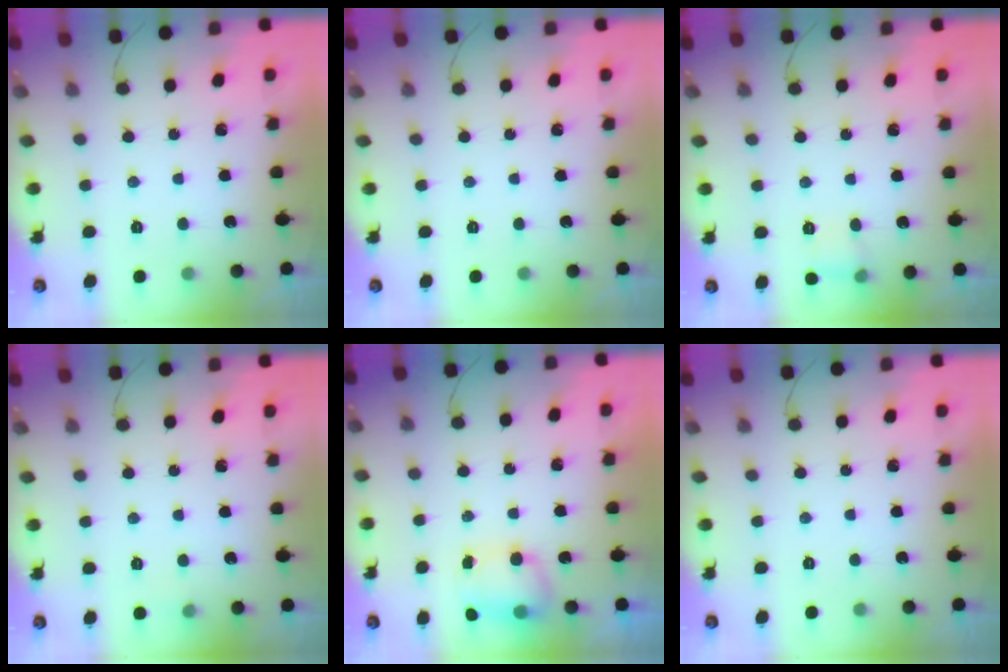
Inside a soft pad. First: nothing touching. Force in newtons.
{"total": 0.0}
{"total": 6.2, "press": 5.7, "slide": 2.3}
{"total": 3.6, "press": 3.4, "slide": 1.3}
{"total": 7.2, "press": 7.1, "slide": 0.8}
{"total": 0.0}